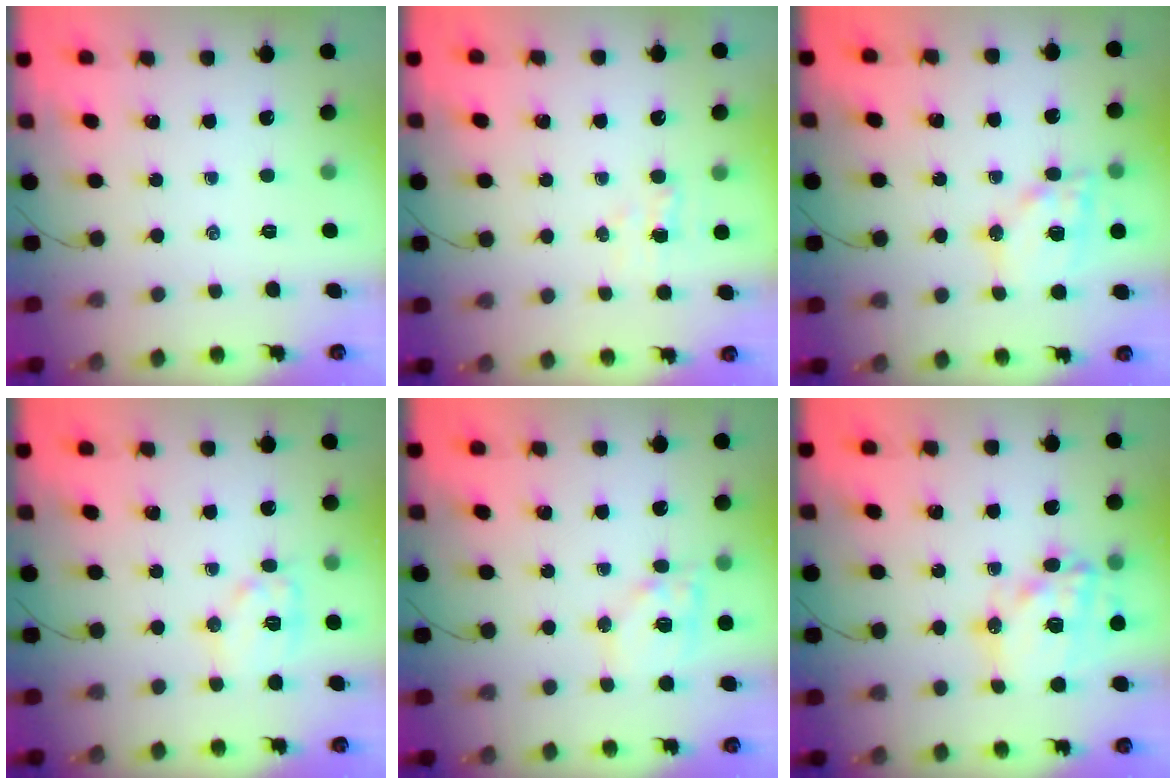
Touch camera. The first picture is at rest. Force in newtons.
{"total": 3.4, "press": 3.3, "slide": 0.9}
{"total": 13.9, "press": 13.6, "slide": 2.9}
{"total": 9.4, "press": 9.4, "slide": 0.4}
{"total": 11.3, "press": 11.1, "slide": 1.8}
{"total": 17.7, "press": 17.3, "slide": 3.8}